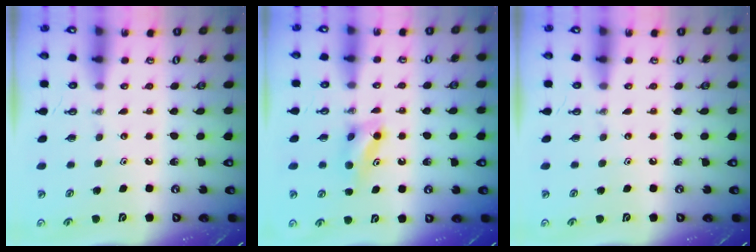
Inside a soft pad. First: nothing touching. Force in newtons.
{"total": 6.2, "press": 6.2, "slide": 0.8}
{"total": 0.0}